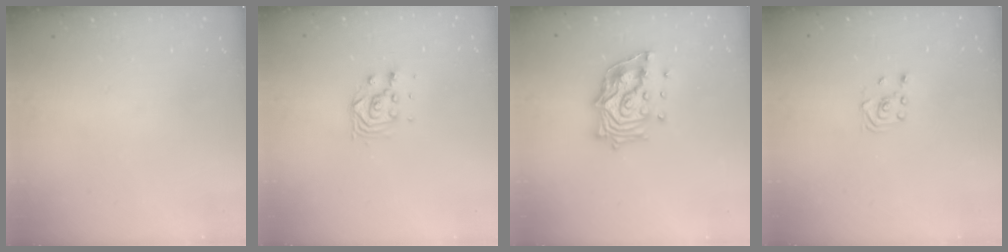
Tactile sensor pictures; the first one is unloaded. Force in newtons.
{"total": 6.1, "press": 6.0, "slide": 0.4}
{"total": 15.8, "press": 15.7, "slide": 1.6}
{"total": 2.3, "press": 2.2, "slide": 0.7}